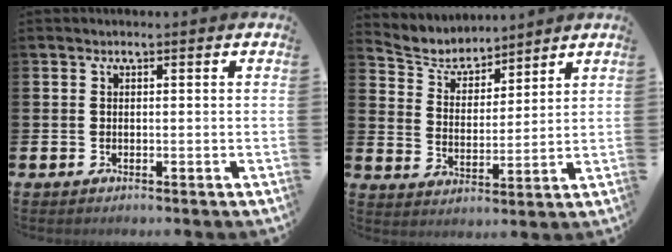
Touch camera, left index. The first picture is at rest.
{"total": 5.4, "force": [5.2, 1.6, 0.4], "torque": [-0.035, -0.036, 0.089]}